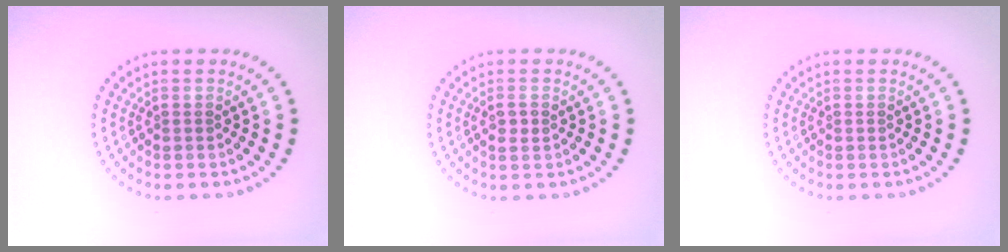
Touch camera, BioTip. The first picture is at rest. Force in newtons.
{"total": 1.1, "press": 1.1, "slide": 0.3}
{"total": 0.0}